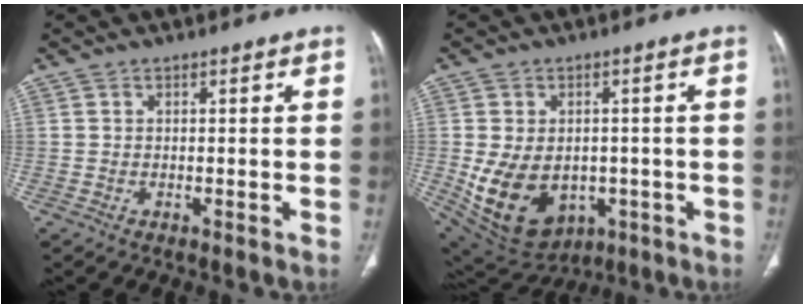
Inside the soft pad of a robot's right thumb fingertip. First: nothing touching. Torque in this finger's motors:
{"motor_torque": [-0.20, 1.13, 0.82, 0.89, 0.28]}